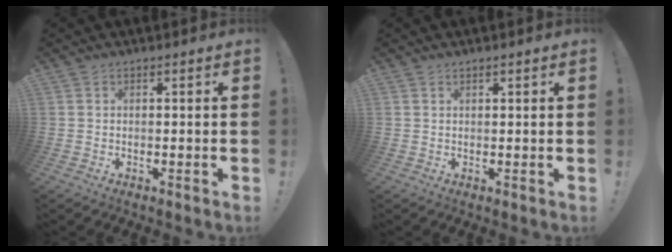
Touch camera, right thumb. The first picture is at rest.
{"total": 0.7, "force": [0.6, 0.1, 0.4], "torque": [-0.001, -0.003, 0.010]}